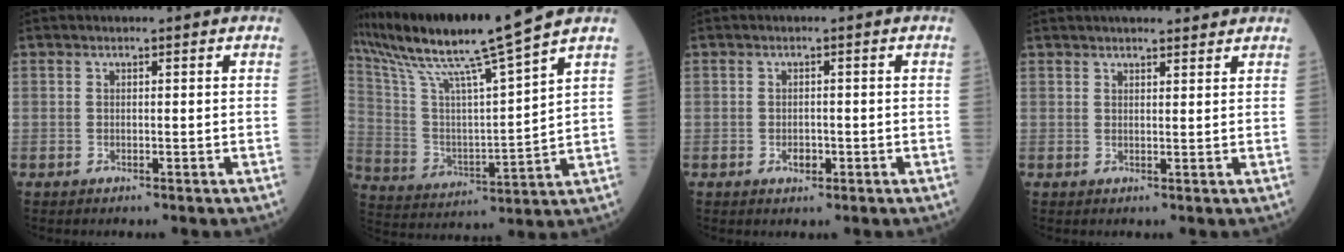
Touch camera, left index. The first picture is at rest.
{"total": 16.8, "force": [14.0, -2.3, 9.0], "torque": [-0.177, -0.007, 0.258]}
{"total": 1.5, "force": [-0.7, 1.0, 0.9], "torque": [-0.013, 0.000, -0.009]}
{"total": 5.8, "force": [5.2, 1.0, 2.3], "torque": [-0.027, 0.020, 0.068]}